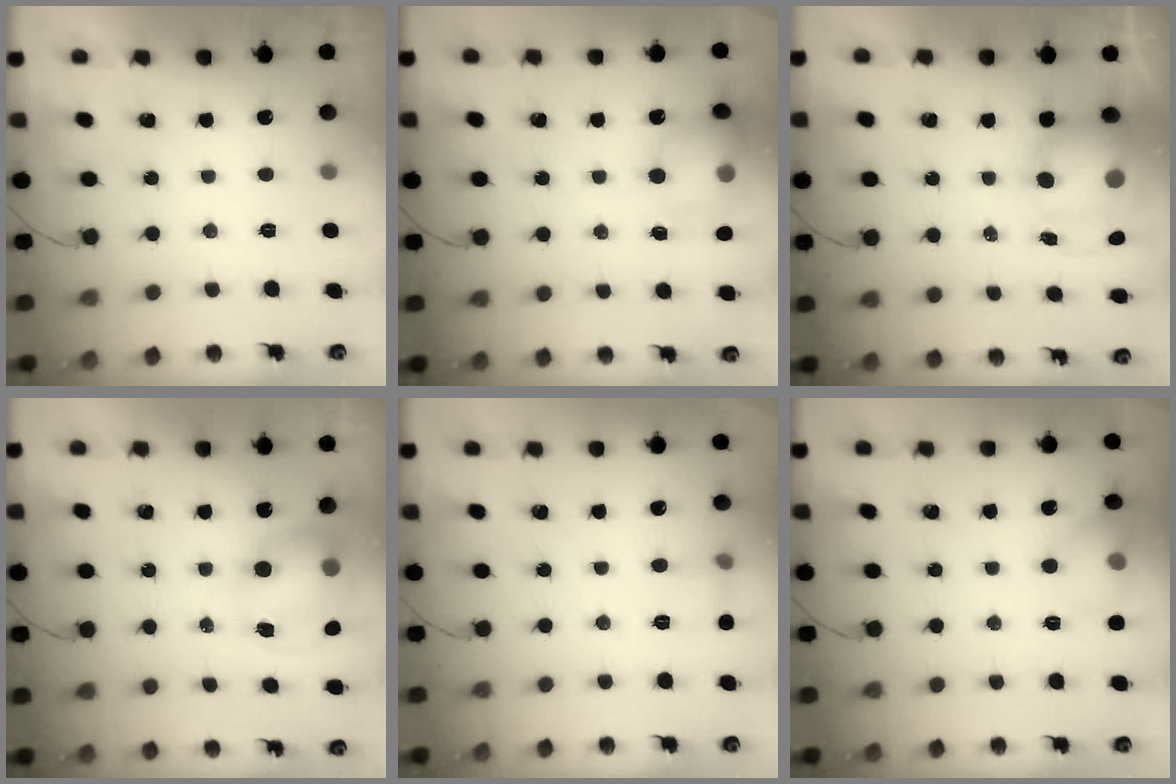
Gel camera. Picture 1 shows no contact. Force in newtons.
{"total": 13.3, "press": 13.1, "slide": 2.2}
{"total": 10.4, "press": 10.2, "slide": 2.1}
{"total": 10.8, "press": 10.5, "slide": 2.6}
{"total": 6.6, "press": 6.3, "slide": 2.0}
{"total": 10.5, "press": 9.0, "slide": 5.4}